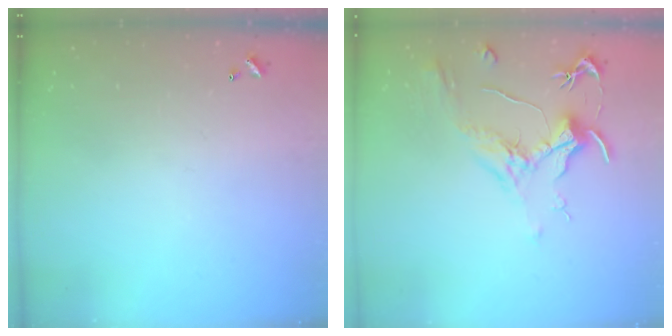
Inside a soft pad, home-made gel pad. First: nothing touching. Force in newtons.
{"total": 2.1, "press": 2.0, "slide": 0.8}